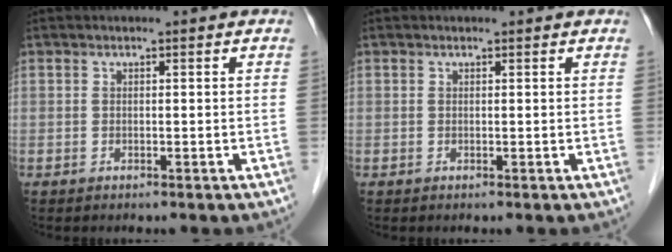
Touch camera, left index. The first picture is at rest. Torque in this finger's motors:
{"motor_torque": [1.02, -1.12, -0.01, -0.01]}